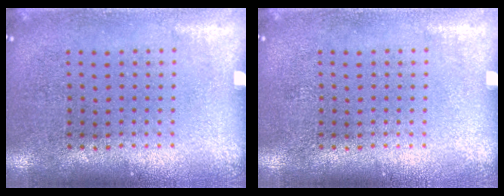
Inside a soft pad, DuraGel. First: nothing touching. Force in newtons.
{"total": 0.0}